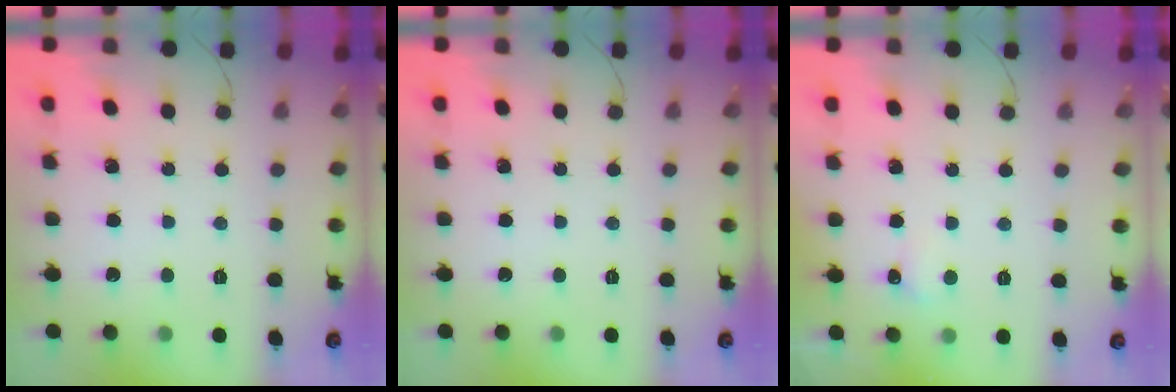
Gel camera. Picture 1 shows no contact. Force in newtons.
{"total": 0.0}
{"total": 4.7, "press": 4.5, "slide": 1.5}